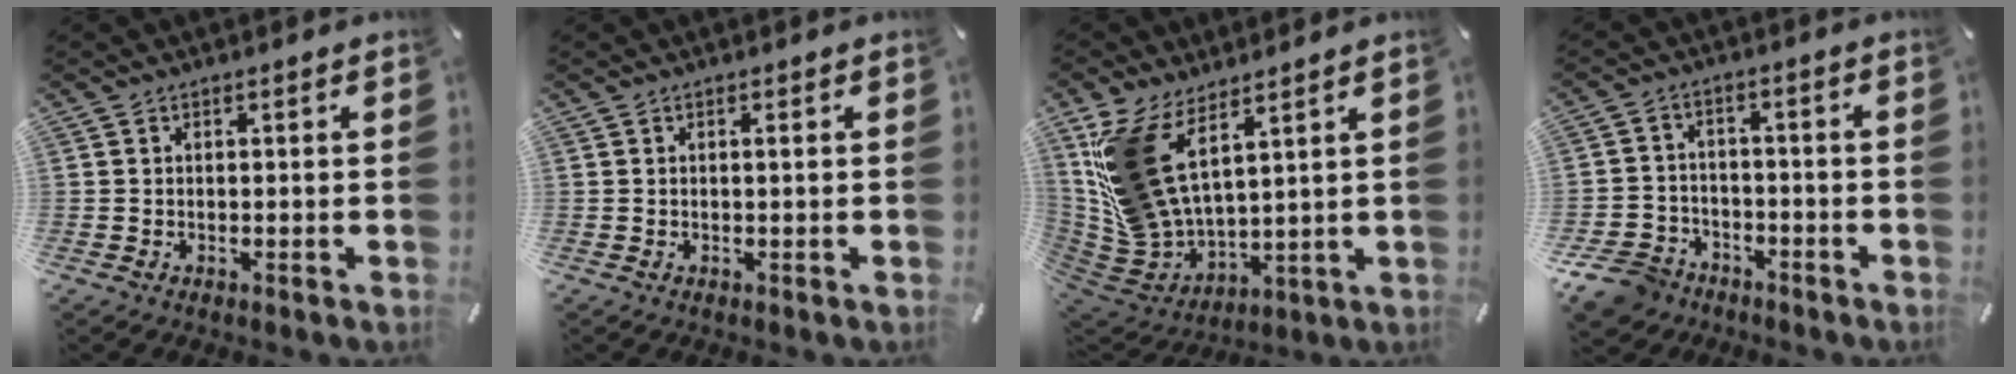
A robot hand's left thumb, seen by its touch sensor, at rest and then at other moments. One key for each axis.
{"total": 0.6, "fx": 0.1, "fy": 0.0, "fz": 0.6, "tx": -0.010, "ty": -0.001, "tz": 0.001}
{"total": 14.5, "fx": 8.8, "fy": 8.0, "fz": 8.3, "tx": -0.208, "ty": -0.063, "tz": 0.165}
{"total": 8.0, "fx": -5.7, "fy": 5.3, "fz": 1.6, "tx": -0.037, "ty": 0.041, "tz": -0.110}